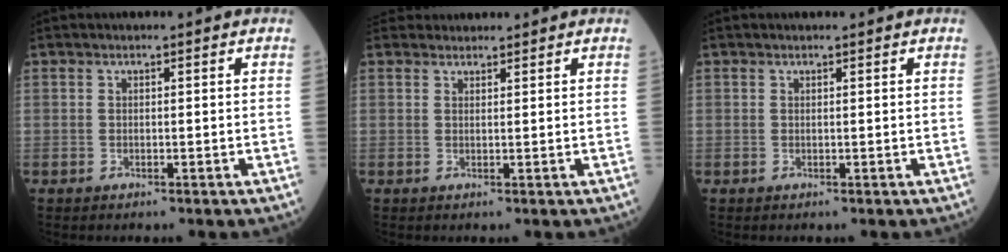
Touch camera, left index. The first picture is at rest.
{"total": 3.0, "force": [2.9, 0.8, 0.0], "torque": [-0.001, 0.026, 0.045]}
{"total": 0.0}